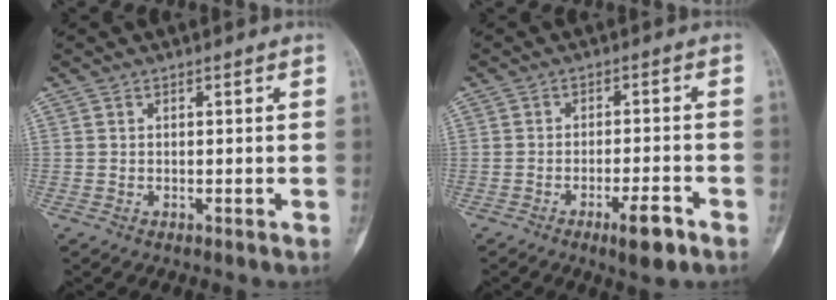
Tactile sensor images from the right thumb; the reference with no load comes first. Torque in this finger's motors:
{"motor_torque": [1.12, 0.69, 0.75, -0.68, 0.33]}